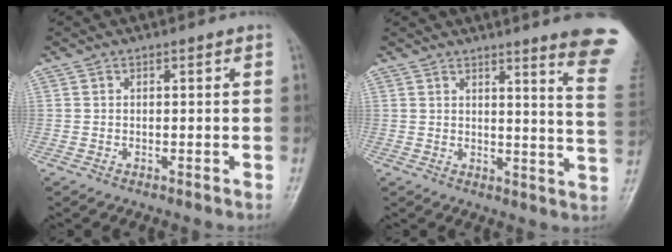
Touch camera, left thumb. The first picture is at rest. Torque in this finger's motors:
{"motor_torque": [3.36, 1.64, 1.67, -1.10, 0.07]}